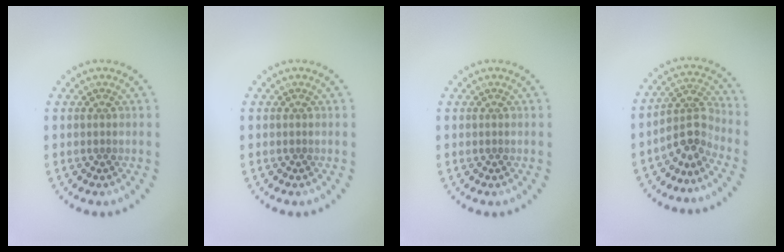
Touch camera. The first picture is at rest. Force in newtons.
{"total": 0.0}
{"total": 0.0}
{"total": 3.1, "press": 2.4, "slide": 2.1}